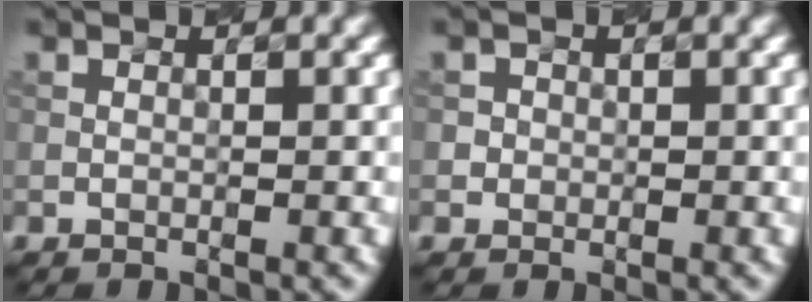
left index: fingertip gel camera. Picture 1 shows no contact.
{"total": 1.1, "force": [0.1, 1.1, 0.2], "torque": [0.003, -0.003, 0.004]}